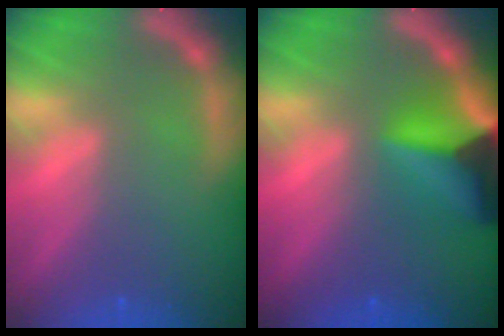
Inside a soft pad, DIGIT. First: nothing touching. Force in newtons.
{"total": 9.6}